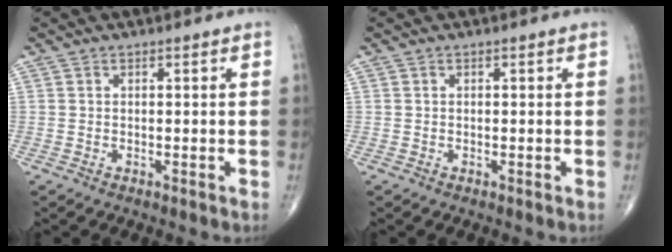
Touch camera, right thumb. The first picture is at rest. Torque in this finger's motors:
{"motor_torque": [-0.11, 0.22, -0.13, -0.06, 0.02]}